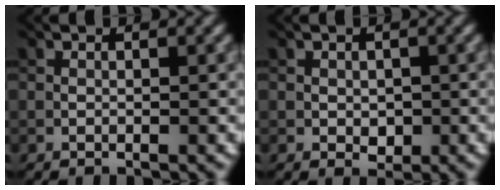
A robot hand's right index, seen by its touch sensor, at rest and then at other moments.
{"total": 1.3, "force": [-0.1, 1.1, 0.8], "torque": [-0.013, -0.004, 0.000]}